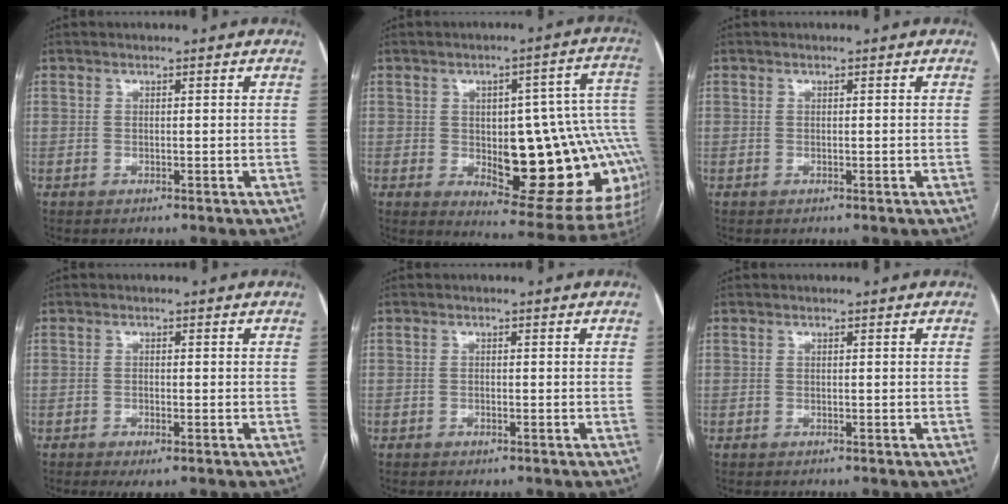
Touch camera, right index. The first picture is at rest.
{"total": 22.5, "force": [-2.7, 7.3, 21.1], "torque": [-0.174, 0.032, -0.009]}
{"total": 0.0}
{"total": 2.3, "force": [-1.3, 0.6, 1.9], "torque": [-0.031, -0.003, -0.017]}
{"total": 0.7, "force": [-0.5, 0.3, 0.5], "torque": [-0.007, -0.001, -0.004]}
{"total": 0.0}